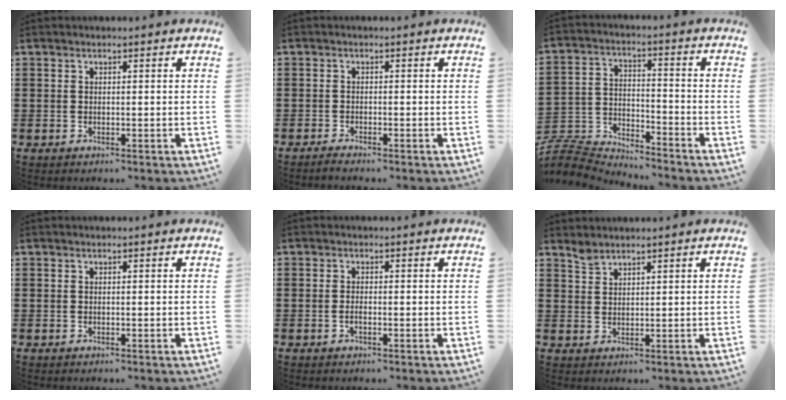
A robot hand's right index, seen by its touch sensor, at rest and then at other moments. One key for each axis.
{"total": 1.0, "fx": -1.0, "fy": -0.1, "fz": 0.2, "tx": -0.005, "ty": 0.001, "tz": -0.020}
{"total": 5.3, "fx": -5.2, "fy": 1.0, "fz": 0.3, "tx": -0.032, "ty": -0.006, "tz": -0.115}
{"total": 0.0}
{"total": 0.9, "fx": -0.4, "fy": 0.2, "fz": 0.8, "tx": -0.017, "ty": -0.004, "tz": -0.006}
{"total": 1.7, "fx": 1.6, "fy": 0.4, "fz": 0.4, "tx": -0.011, "ty": 0.001, "tz": 0.031}